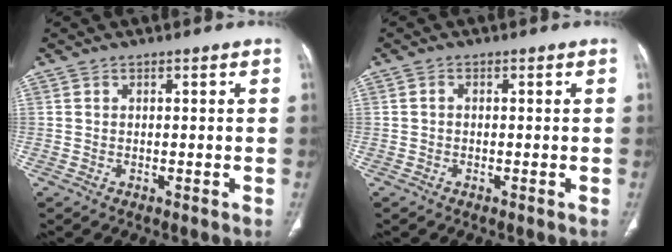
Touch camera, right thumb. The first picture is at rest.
{"total": 0.5, "force": [-0.1, 0.4, 0.3], "torque": [-0.003, 0.003, -0.007]}